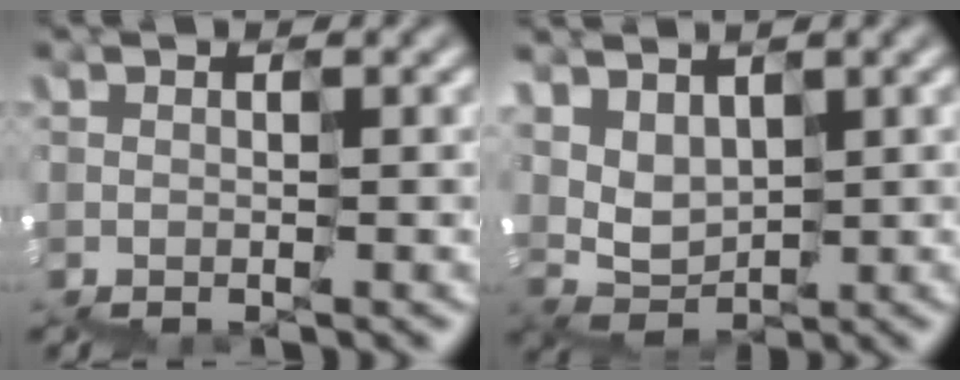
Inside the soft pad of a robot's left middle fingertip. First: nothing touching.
{"total": 2.7, "force": [2.2, 1.4, -0.5], "torque": [0.005, 0.015, 0.046]}